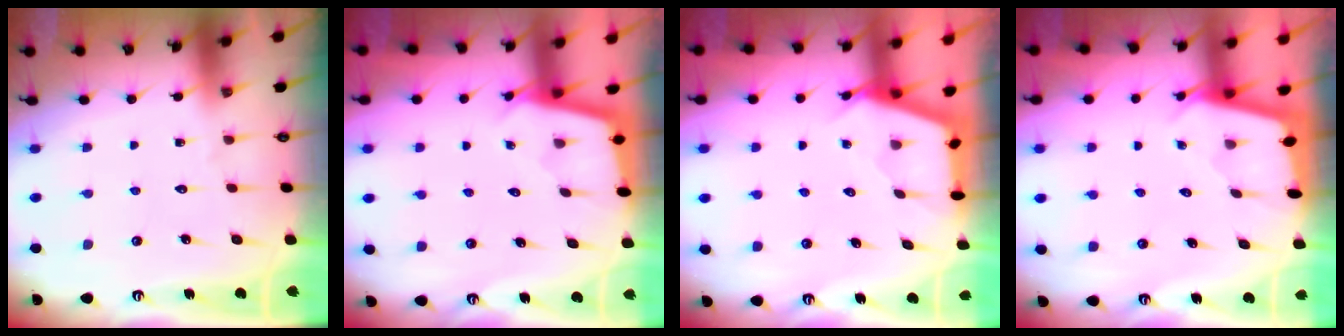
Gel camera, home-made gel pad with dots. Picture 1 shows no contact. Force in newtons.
{"total": 2.4, "press": 2.4, "slide": 0.2}
{"total": 3.0, "press": 3.0, "slide": 0.4}
{"total": 1.8, "press": 1.8, "slide": 0.2}